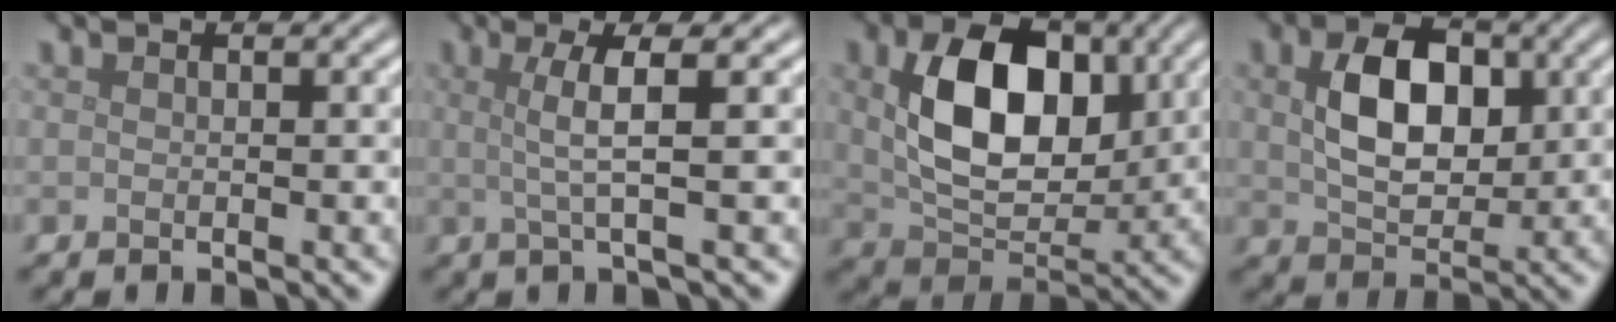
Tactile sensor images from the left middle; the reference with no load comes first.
{"total": 3.4, "force": [0.6, 0.6, 3.3], "torque": [-0.061, 0.001, 0.009]}
{"total": 9.2, "force": [1.8, 5.8, 6.8], "torque": [-0.127, -0.002, 0.040]}
{"total": 6.4, "force": [1.2, 4.2, 4.7], "torque": [-0.087, 0.001, 0.021]}